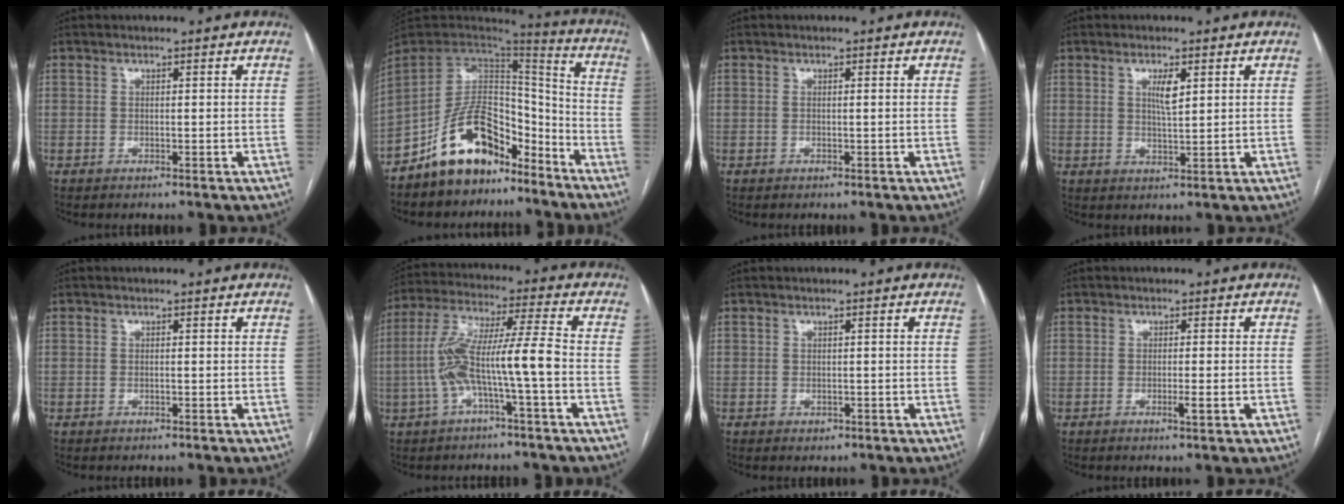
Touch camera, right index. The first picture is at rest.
{"total": 14.3, "force": [-9.8, 7.3, 7.5], "torque": [-0.136, 0.039, -0.172]}
{"total": 0.5, "force": [0.0, 0.0, 0.5], "torque": [-0.013, -0.001, 0.002]}
{"total": 3.3, "force": [1.3, 0.5, 3.0], "torque": [-0.055, -0.004, 0.023]}
{"total": 0.0}
{"total": 11.1, "force": [-2.7, 0.1, 10.7], "torque": [-0.222, 0.029, -0.053]}
{"total": 0.9, "force": [-0.3, 0.8, 0.4], "torque": [-0.005, 0.002, -0.001]}
{"total": 2.3, "force": [-0.8, 0.1, 2.2], "torque": [-0.038, -0.005, -0.012]}